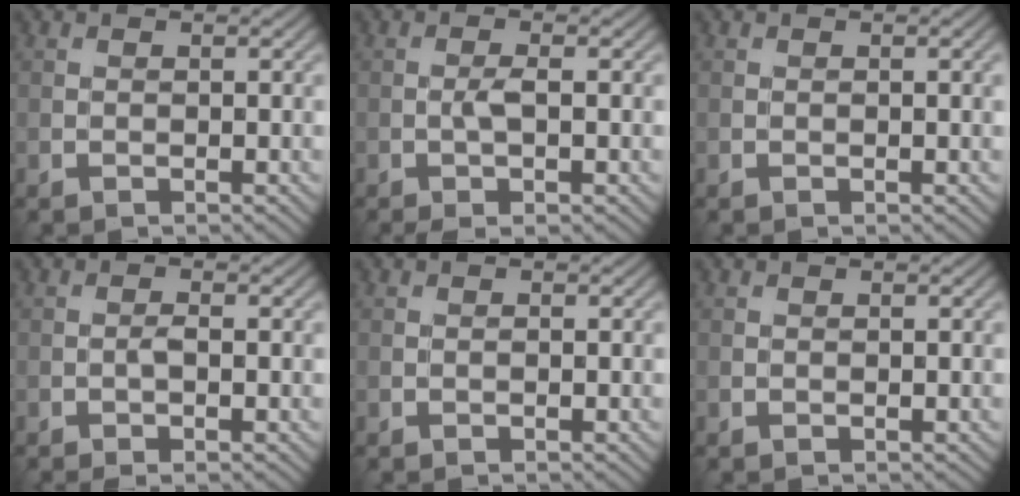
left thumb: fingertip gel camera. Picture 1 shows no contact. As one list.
[{"total": 2.6, "force": [-0.7, 0.6, 2.4], "torque": [-0.050, 0.002, -0.016]}, {"total": 1.0, "force": [0.0, 0.2, 1.0], "torque": [-0.016, -0.003, -0.001]}, {"total": 1.6, "force": [-0.5, 0.5, 1.5], "torque": [-0.027, 0.002, -0.012]}, {"total": 0.0}, {"total": 0.0}]